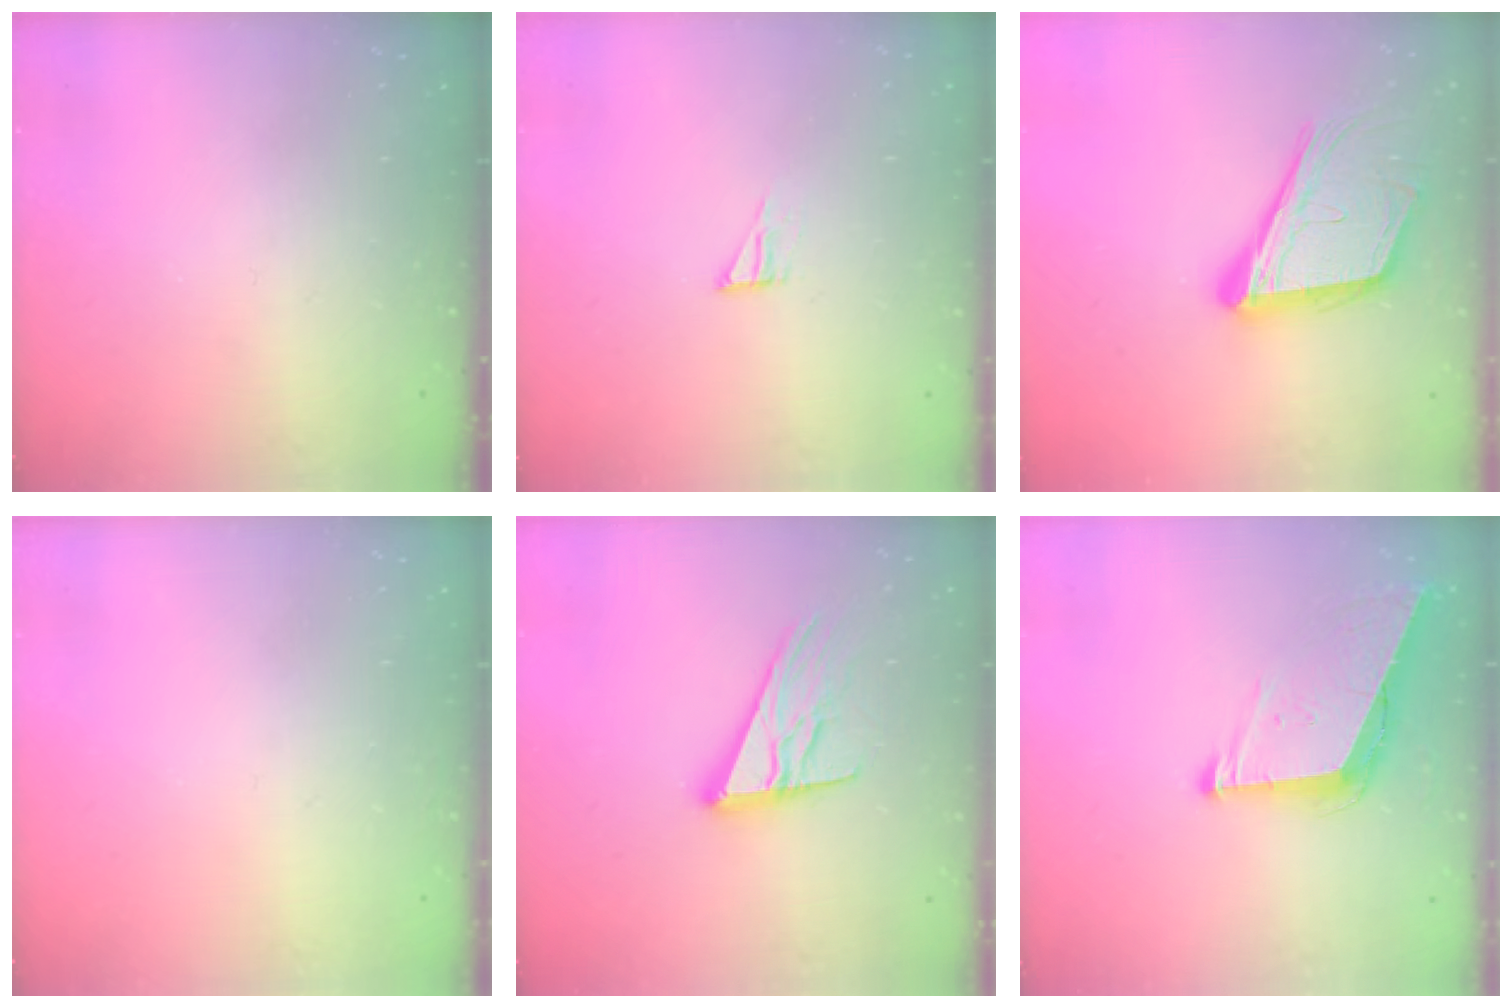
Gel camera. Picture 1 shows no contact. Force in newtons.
{"total": 4.3, "press": 4.3, "slide": 0.3}
{"total": 17.4, "press": 17.0, "slide": 3.7}
{"total": 1.6, "press": 1.6, "slide": 0.1}
{"total": 14.9, "press": 14.6, "slide": 2.9}
{"total": 7.8, "press": 7.8, "slide": 0.9}